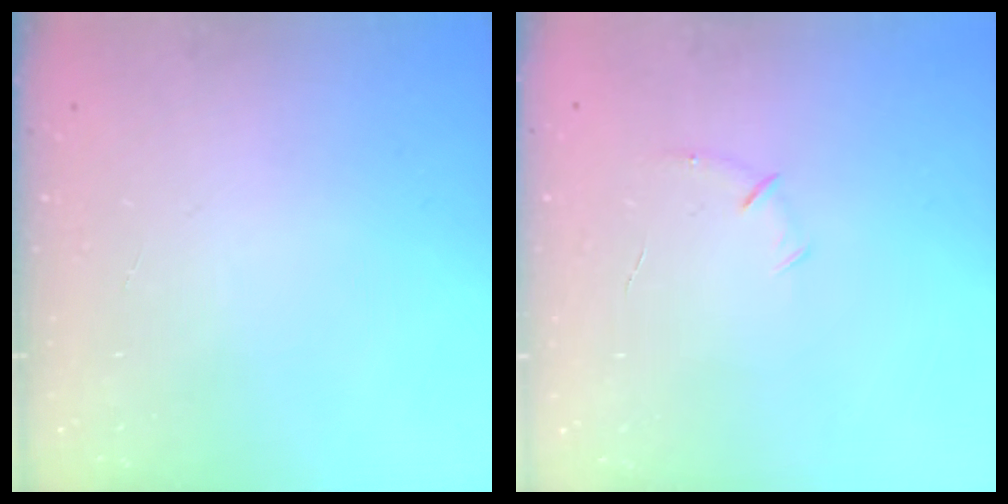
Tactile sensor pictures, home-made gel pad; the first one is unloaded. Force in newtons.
{"total": 4.7, "press": 4.5, "slide": 1.2}